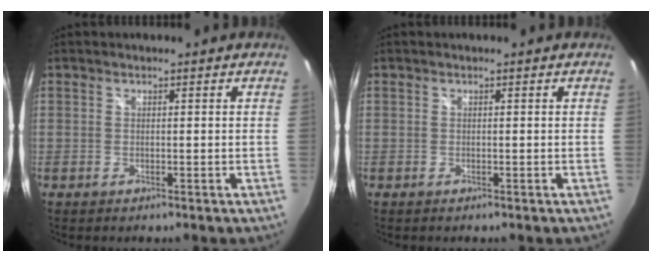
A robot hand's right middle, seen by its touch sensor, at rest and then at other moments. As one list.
[{"total": 0.0}]